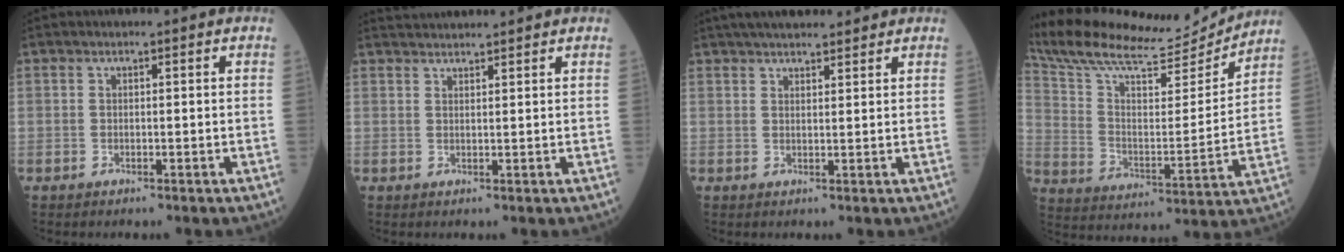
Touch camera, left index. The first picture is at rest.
{"total": 4.9, "force": [4.7, -0.3, 1.2], "torque": [-0.020, 0.033, 0.076]}
{"total": 9.1, "force": [7.9, 1.8, 4.1], "torque": [-0.058, 0.029, 0.117]}
{"total": 19.9, "force": [19.0, 2.0, 5.4], "torque": [-0.114, -0.019, 0.301]}